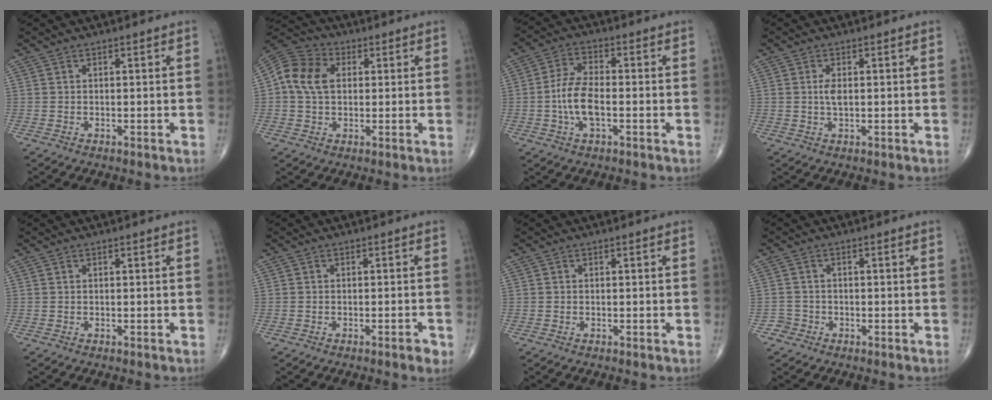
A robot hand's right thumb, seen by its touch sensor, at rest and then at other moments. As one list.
[{"total": 9.7, "force": [1.3, 7.2, 6.4], "torque": [-0.120, 0.019, 0.015]}, {"total": 7.8, "force": [-1.6, 3.5, 6.8], "torque": [-0.142, 0.014, -0.034]}, {"total": 2.3, "force": [0.2, 1.0, 2.1], "torque": [-0.041, -0.002, 0.004]}, {"total": 0.0}, {"total": 2.0, "force": [-1.1, 0.5, 1.5], "torque": [-0.022, 0.004, -0.017]}, {"total": 0.0}, {"total": 1.8, "force": [-1.1, 1.4, -0.4], "torque": [0.016, 0.008, -0.027]}]